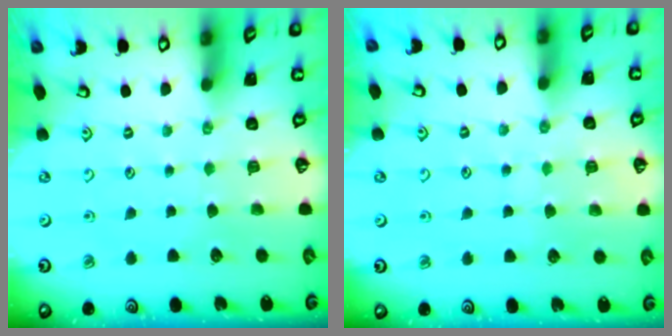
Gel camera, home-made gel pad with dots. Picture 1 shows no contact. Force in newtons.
{"total": 4.8, "press": 4.8, "slide": 0.6}